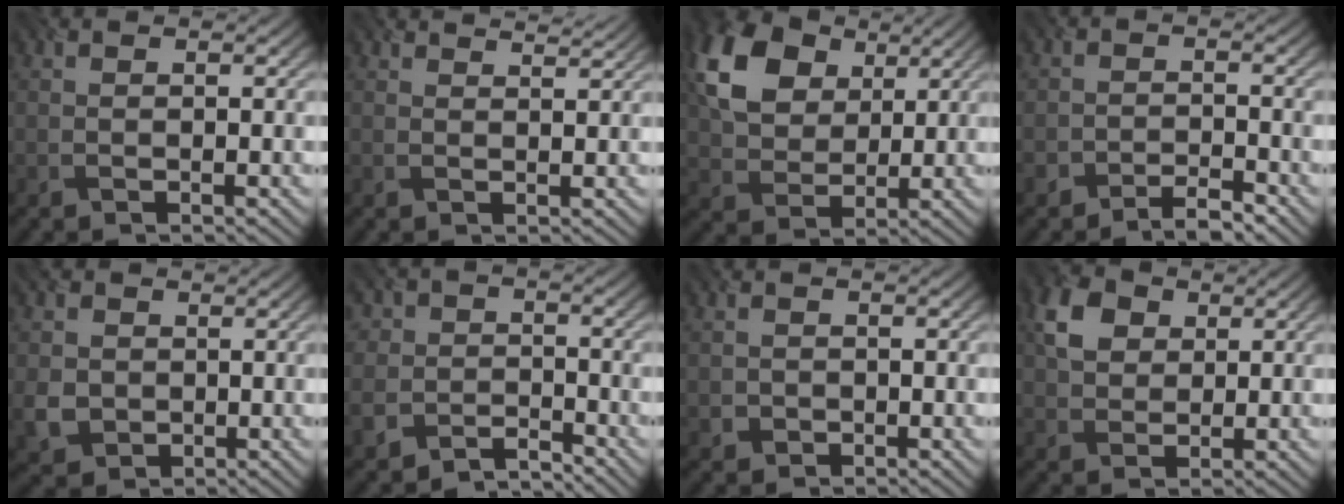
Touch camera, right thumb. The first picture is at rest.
{"total": 2.1, "force": [2.1, 0.0, 0.2], "torque": [-0.014, -0.007, 0.030]}
{"total": 12.1, "force": [5.2, 8.4, 7.0], "torque": [-0.186, 0.021, 0.089]}
{"total": 2.5, "force": [-2.3, 0.8, 0.6], "torque": [-0.006, 0.003, -0.048]}
{"total": 4.4, "force": [0.0, 4.2, 1.5], "torque": [-0.058, -0.016, -0.007]}
{"total": 4.5, "force": [-3.6, 2.7, 0.7], "torque": [-0.017, -0.010, -0.080]}
{"total": 0.9, "force": [-0.1, 0.9, -0.3], "torque": [0.008, -0.006, -0.007]}
{"total": 4.9, "force": [1.9, 3.8, 2.5], "torque": [-0.066, 0.006, 0.031]}